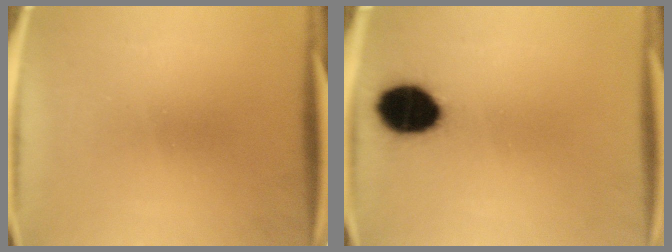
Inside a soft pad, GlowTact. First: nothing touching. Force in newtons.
{"total": 12.9}